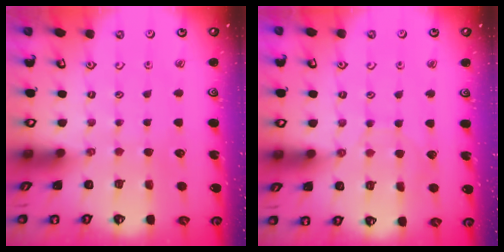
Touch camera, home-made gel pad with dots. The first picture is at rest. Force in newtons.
{"total": 2.8, "press": 2.8, "slide": 0.3}